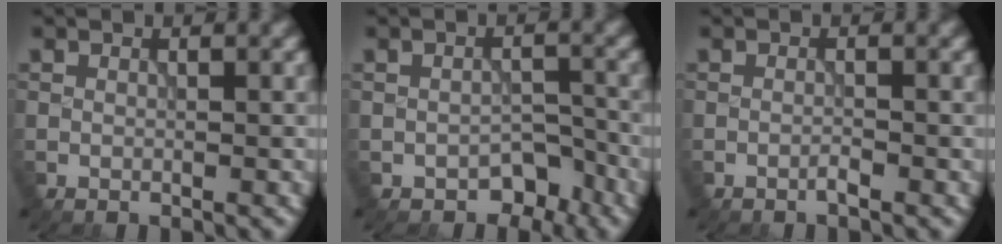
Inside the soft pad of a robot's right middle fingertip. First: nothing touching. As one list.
[{"total": 2.9, "force": [-2.0, 1.7, 1.1], "torque": [-0.005, -0.001, -0.025]}, {"total": 0.7, "force": [-0.5, 0.0, 0.5], "torque": [-0.009, 0.003, -0.012]}]